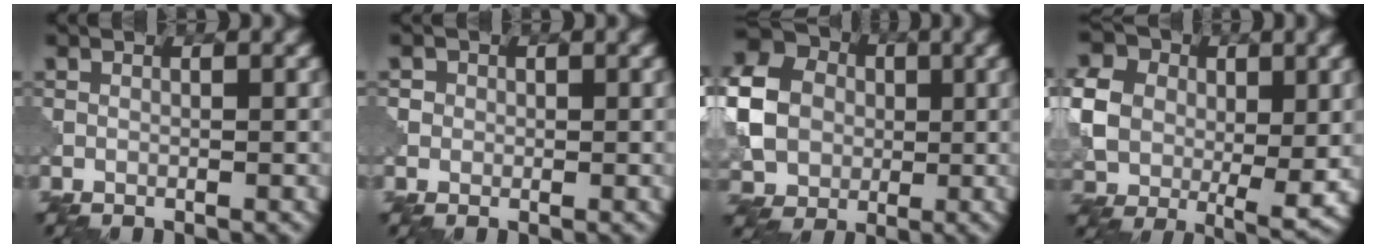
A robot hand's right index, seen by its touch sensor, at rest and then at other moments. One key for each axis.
{"total": 1.2, "fx": 0.2, "fy": 1.1, "fz": -0.1, "tx": 0.005, "ty": -0.001, "tz": 0.006}
{"total": 7.3, "fx": -0.3, "fy": 6.5, "fz": 3.2, "tx": -0.098, "ty": 0.002, "tz": -0.006}
{"total": 7.8, "fx": 0.8, "fy": 6.1, "fz": 4.8, "tx": -0.120, "ty": -0.014, "tz": 0.023}